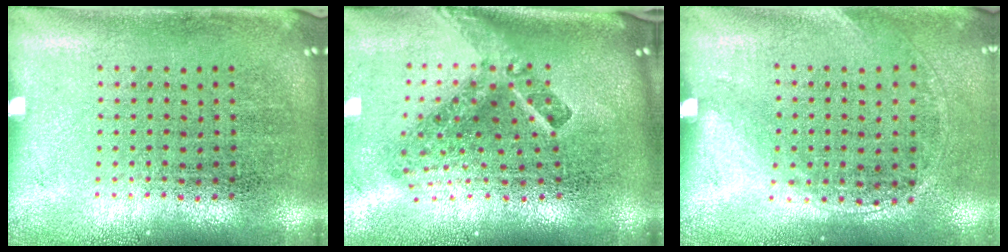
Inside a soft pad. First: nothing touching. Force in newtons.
{"total": 2.8, "press": 1.7, "slide": 2.2}
{"total": 1.4, "press": 0.9, "slide": 1.0}